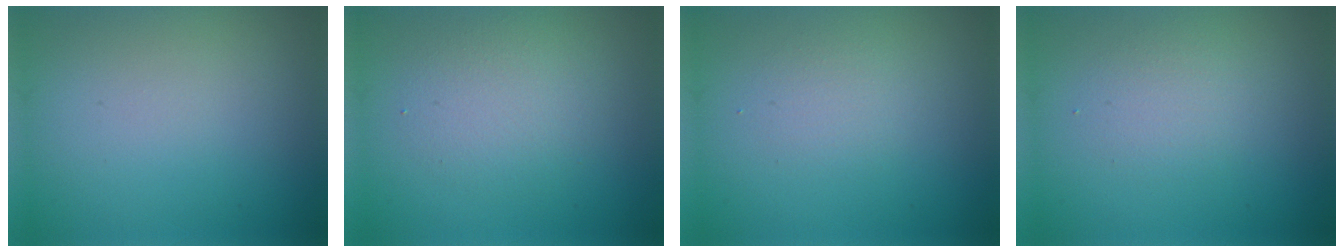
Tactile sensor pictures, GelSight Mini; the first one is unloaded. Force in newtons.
{"total": 3.0, "press": 3.0, "slide": 0.2}
{"total": 1.4, "press": 1.4, "slide": 0.0}
{"total": 2.0, "press": 2.0, "slide": 0.0}